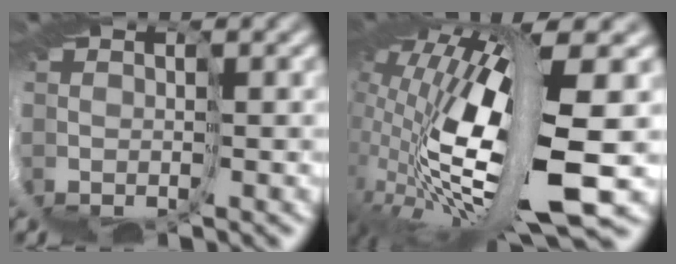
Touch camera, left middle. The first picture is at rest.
{"total": 13.6, "force": [1.9, 3.2, 13.1], "torque": [-0.263, -0.038, 0.052]}